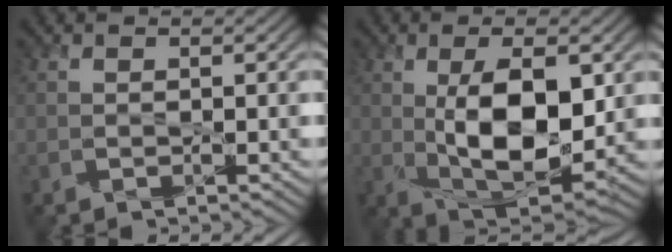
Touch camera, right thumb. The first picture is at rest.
{"total": 11.3, "force": [0.3, 5.2, 10.0], "torque": [-0.183, -0.008, 0.012]}